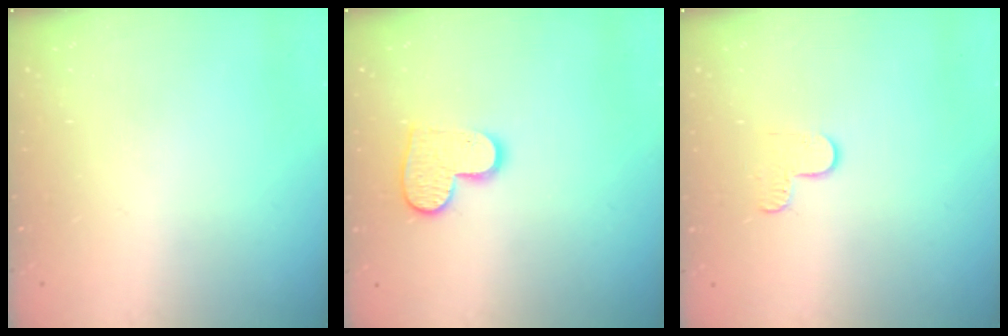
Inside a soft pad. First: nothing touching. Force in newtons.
{"total": 10.1, "press": 10.0, "slide": 0.6}
{"total": 4.7, "press": 4.7, "slide": 0.4}